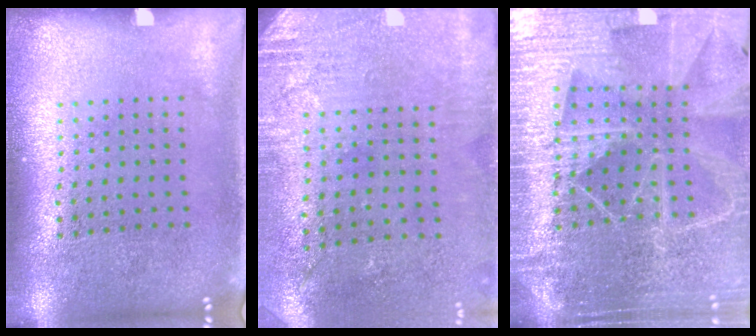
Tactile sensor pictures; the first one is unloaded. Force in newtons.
{"total": 2.8, "press": 2.3, "slide": 1.6}
{"total": 5.4, "press": 4.8, "slide": 2.5}